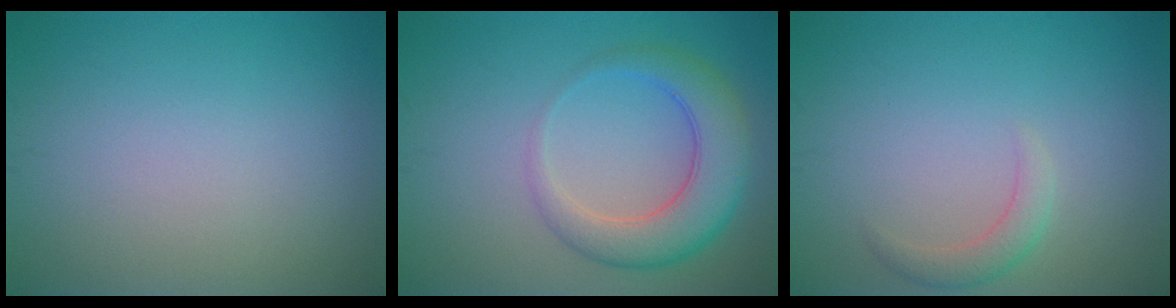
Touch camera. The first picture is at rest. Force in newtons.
{"total": 5.7, "press": 5.7, "slide": 0.2}
{"total": 1.7, "press": 1.7, "slide": 0.3}